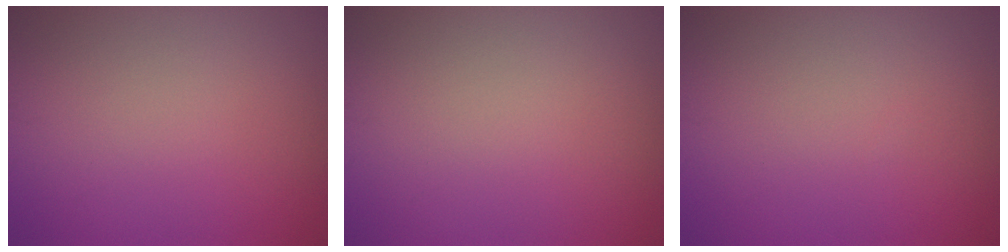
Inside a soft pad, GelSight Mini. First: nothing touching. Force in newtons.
{"total": 0.0}
{"total": 0.0}